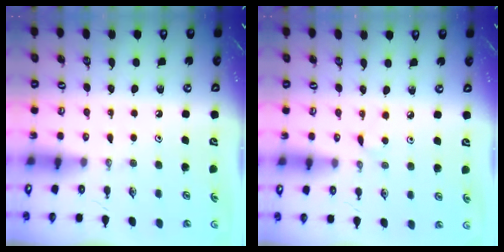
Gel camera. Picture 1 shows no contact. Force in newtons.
{"total": 2.9, "press": 2.9, "slide": 0.3}